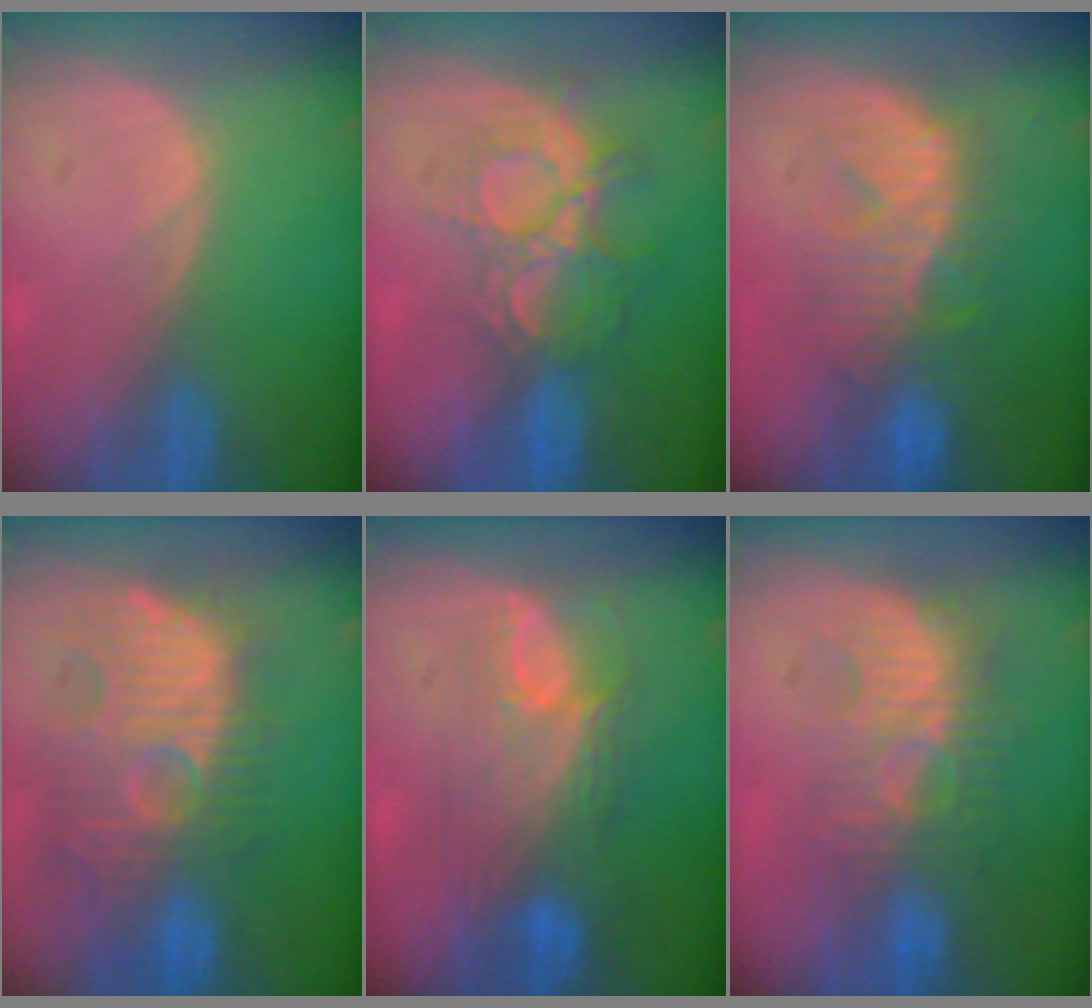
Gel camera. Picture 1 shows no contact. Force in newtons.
{"total": 9.2, "press": 7.8, "slide": 4.8}
{"total": 9.0, "press": 8.6, "slide": 2.5}
{"total": 12.2, "press": 11.8, "slide": 3.1}
{"total": 8.3, "press": 7.9, "slide": 2.3}
{"total": 9.0, "press": 8.6, "slide": 2.6}